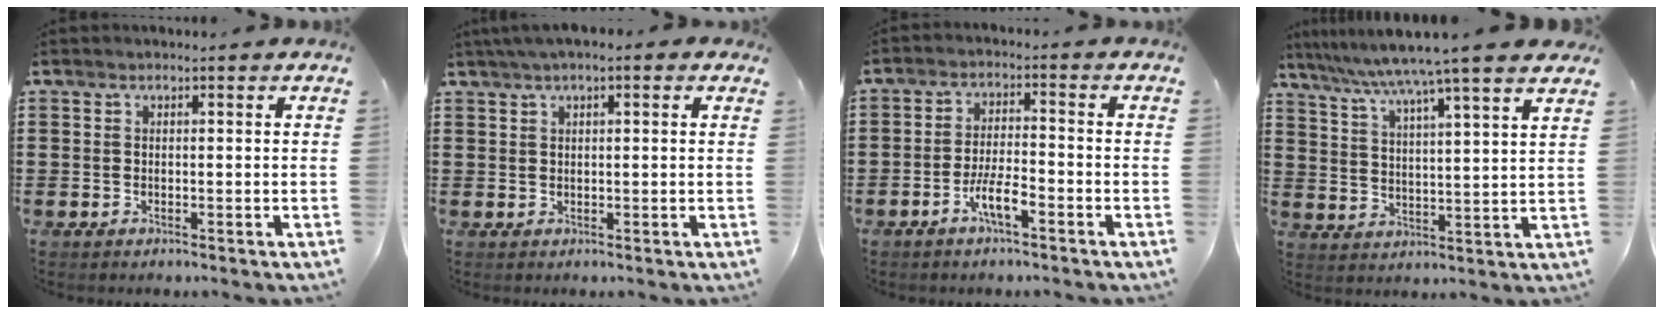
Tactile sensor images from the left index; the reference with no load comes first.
{"total": 2.3, "force": [1.1, 0.6, 1.9], "torque": [-0.037, 0.006, 0.019]}
{"total": 5.1, "force": [-2.7, 1.1, 4.2], "torque": [-0.090, 0.000, -0.055]}
{"total": 6.9, "force": [5.8, -1.4, 3.4], "torque": [-0.088, -0.038, 0.092]}